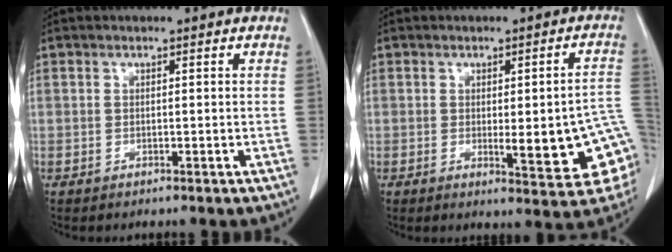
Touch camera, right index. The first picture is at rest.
{"total": 13.1, "force": [-2.4, 2.9, 12.5], "torque": [-0.104, 0.013, -0.018]}